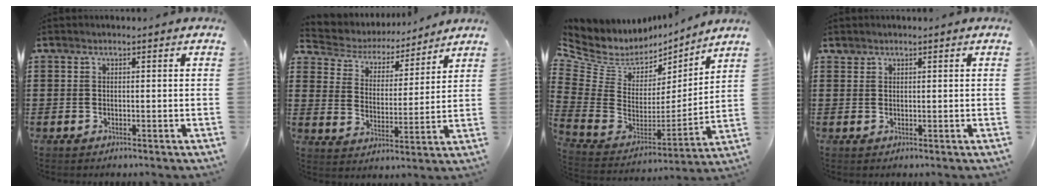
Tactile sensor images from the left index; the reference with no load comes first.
{"total": 4.6, "force": [4.4, 1.3, 0.2], "torque": [-0.035, -0.032, 0.070]}
{"total": 5.8, "force": [3.9, 4.1, 1.4], "torque": [-0.080, -0.042, 0.065]}
{"total": 0.8, "force": [0.7, 0.3, 0.1], "torque": [-0.003, 0.001, 0.015]}